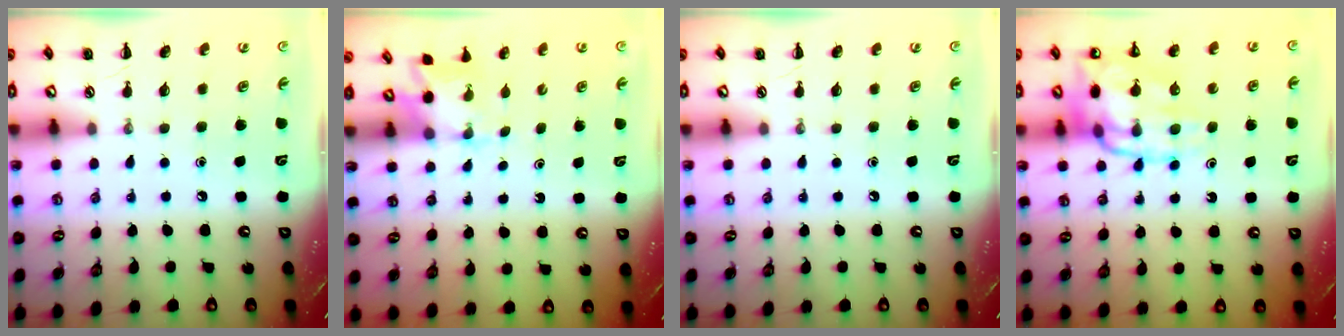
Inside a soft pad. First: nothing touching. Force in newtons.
{"total": 1.6, "press": 1.5, "slide": 0.6}
{"total": 0.0}
{"total": 15.0, "press": 14.8, "slide": 2.2}